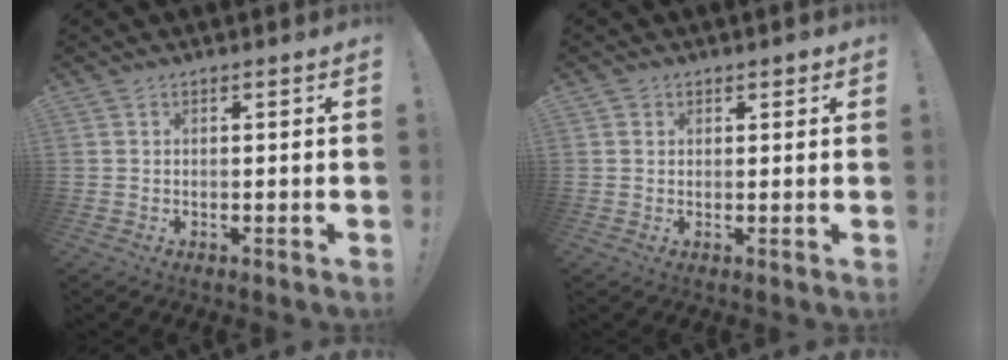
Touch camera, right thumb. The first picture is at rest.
{"total": 1.4, "force": [1.0, 1.0, 0.3], "torque": [0.009, -0.005, 0.015]}